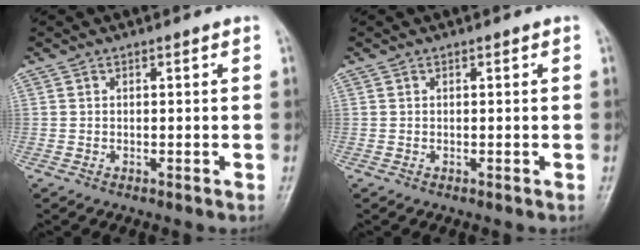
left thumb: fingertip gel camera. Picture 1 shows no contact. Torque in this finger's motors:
{"motor_torque": [0.00, 0.00, 0.00, 0.00, 0.00]}